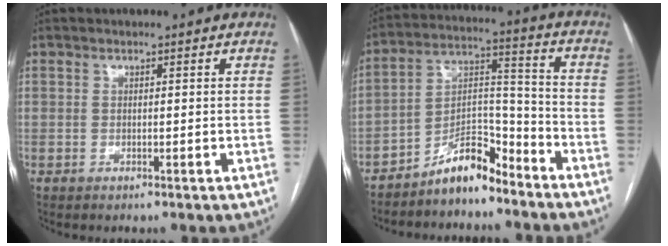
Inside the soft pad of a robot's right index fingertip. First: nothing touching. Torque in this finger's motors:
{"motor_torque": [-0.14, -0.18, -0.12, -0.08]}